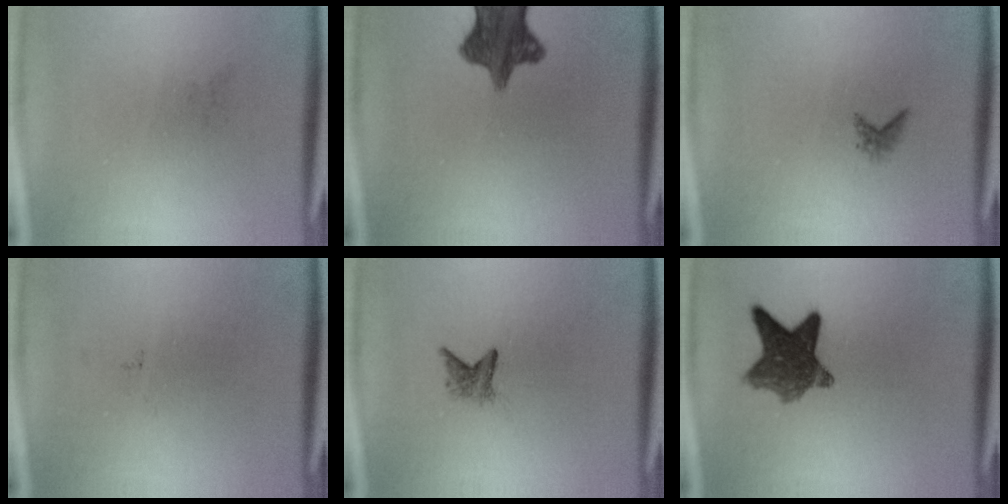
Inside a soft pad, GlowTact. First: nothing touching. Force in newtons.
{"total": 10.1}
{"total": 0.9}
{"total": 0.0}
{"total": 1.8}
{"total": 8.8}